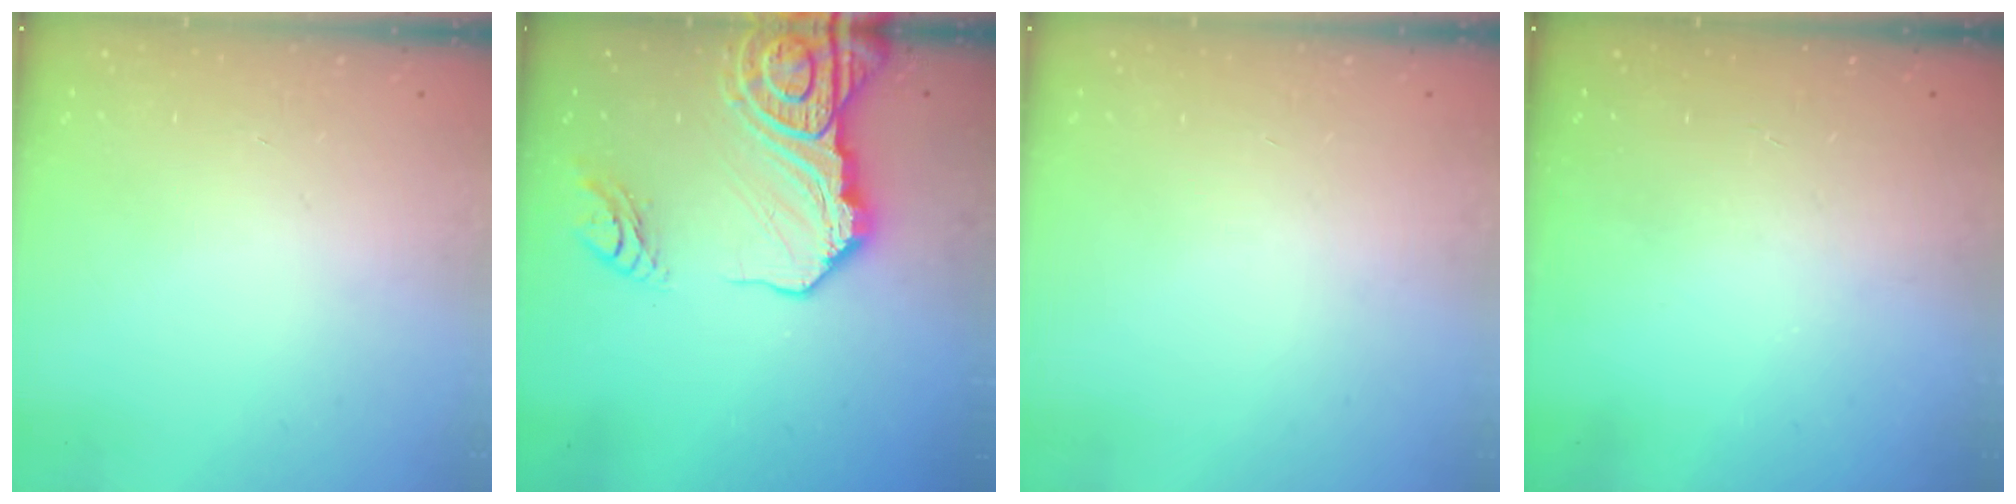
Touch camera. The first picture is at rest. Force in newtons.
{"total": 19.6, "press": 19.5, "slide": 2.2}
{"total": 0.0}
{"total": 0.0}